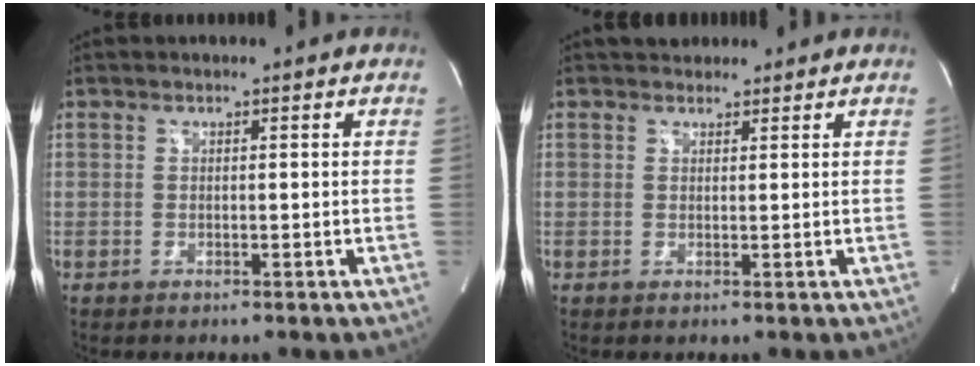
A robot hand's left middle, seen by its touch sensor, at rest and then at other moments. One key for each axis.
{"total": 3.1, "fx": 2.7, "fy": 1.5, "fz": 0.6, "tx": -0.002, "ty": 0.022, "tz": 0.040}